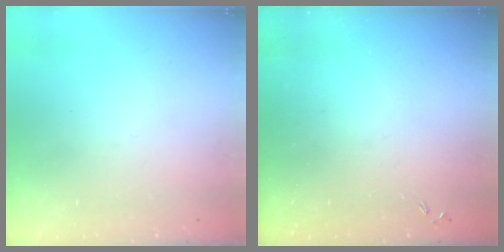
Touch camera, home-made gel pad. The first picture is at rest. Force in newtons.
{"total": 0.0}